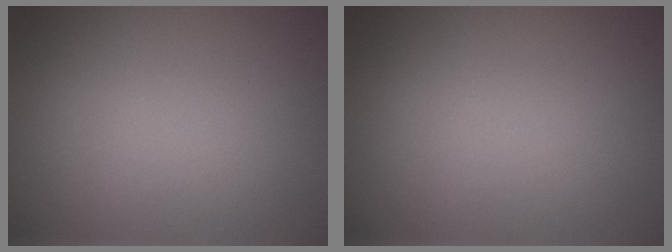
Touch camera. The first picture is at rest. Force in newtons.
{"total": 0.0}